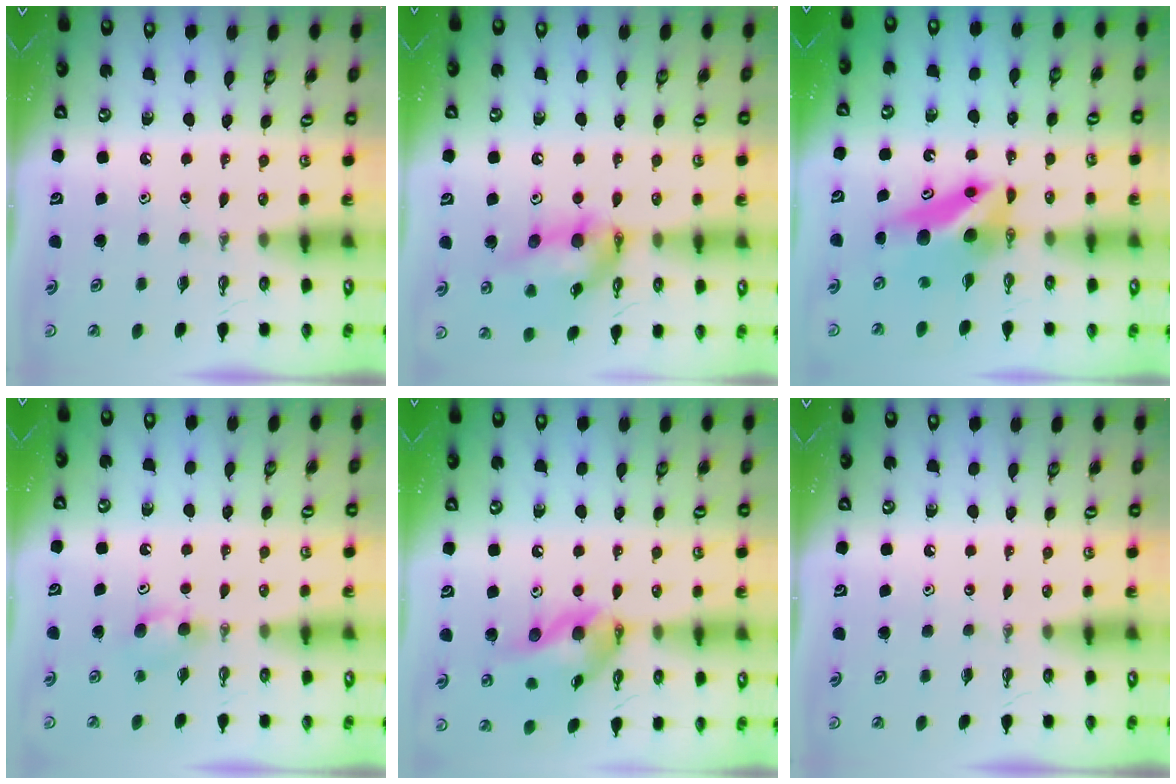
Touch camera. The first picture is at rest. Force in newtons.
{"total": 14.6, "press": 14.5, "slide": 1.0}
{"total": 6.4, "press": 6.4, "slide": 0.8}
{"total": 4.0, "press": 3.8, "slide": 1.0}
{"total": 14.9, "press": 14.7, "slide": 2.5}
{"total": 0.0}